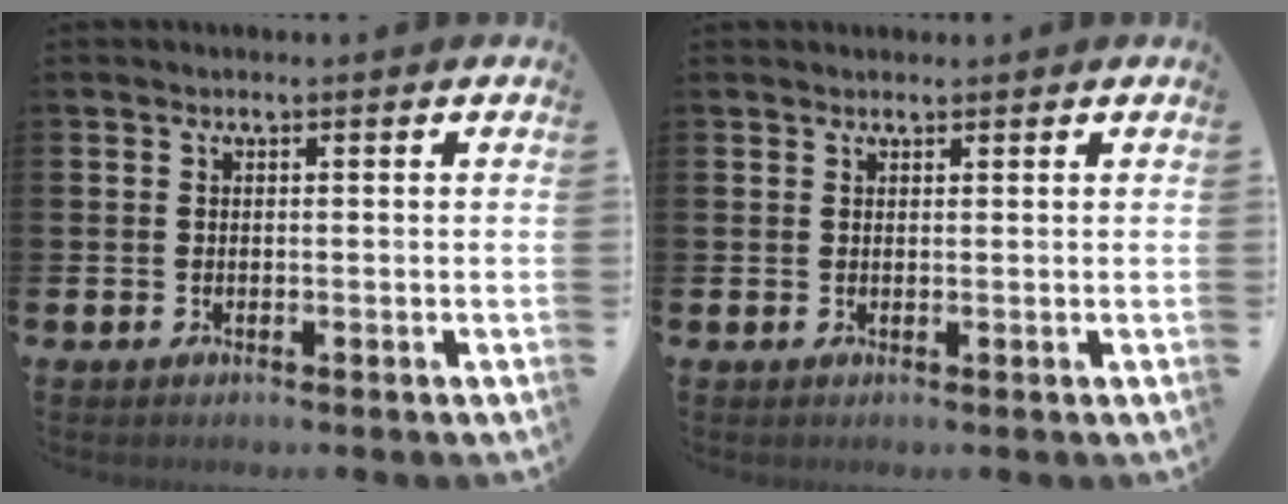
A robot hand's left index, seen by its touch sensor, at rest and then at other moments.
{"total": 1.1, "force": [1.1, 0.3, -0.1], "torque": [0.008, 0.001, 0.019]}